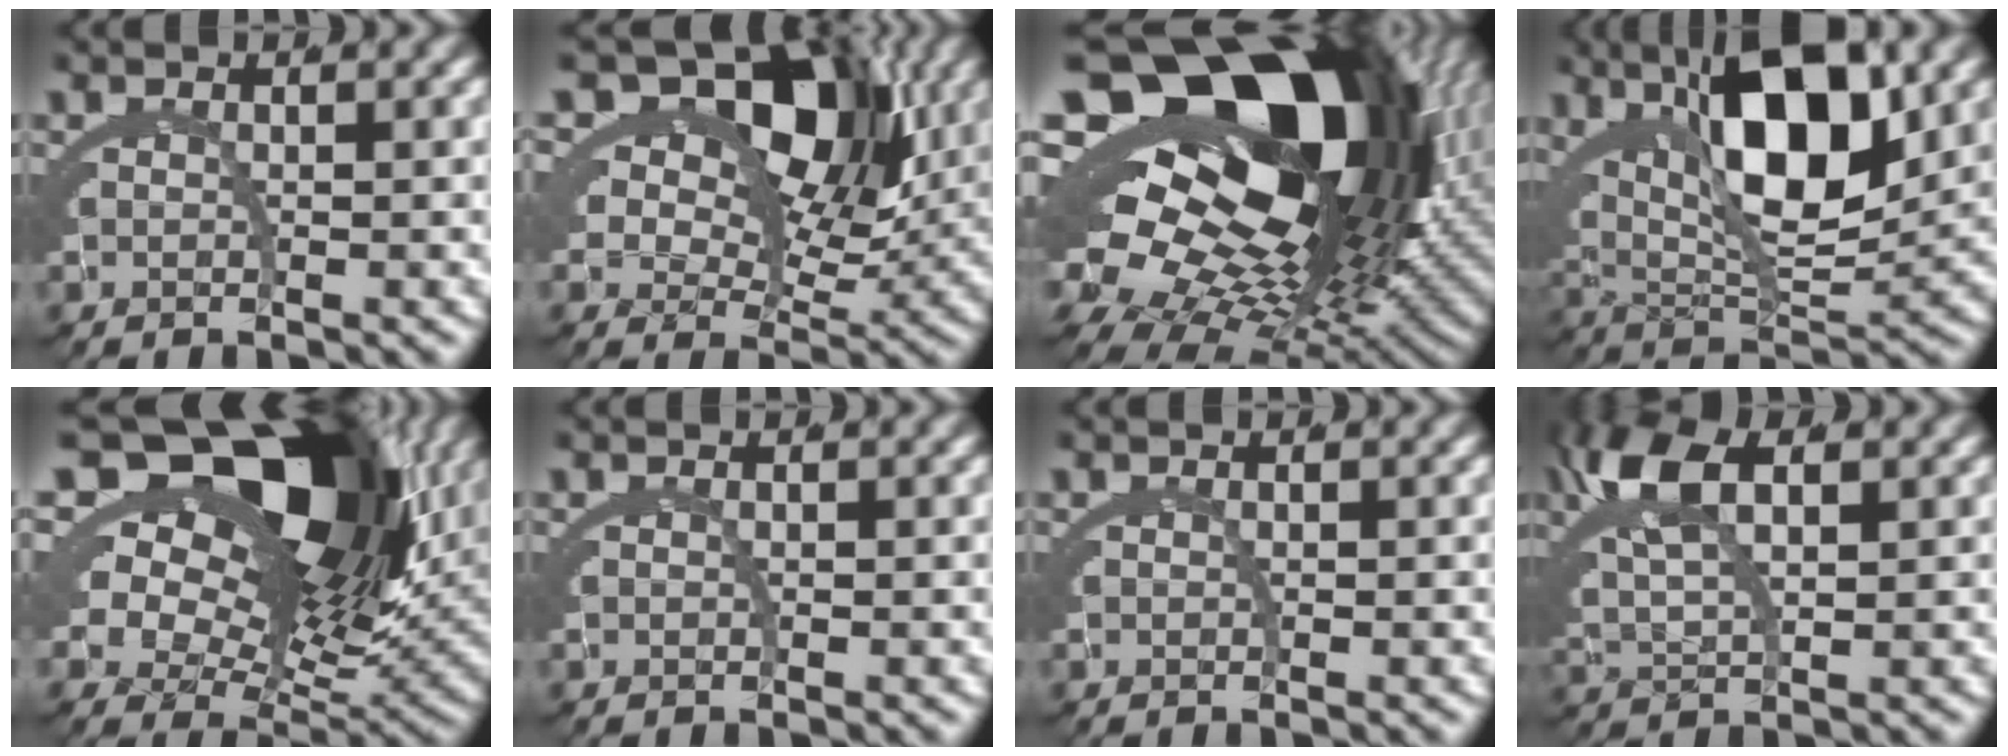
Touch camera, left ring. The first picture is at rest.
{"total": 14.5, "force": [4.3, 9.9, 9.7], "torque": [-0.163, 0.003, 0.059]}
{"total": 31.7, "force": [2.9, 19.6, 24.8], "torque": [-0.372, -0.011, 0.041]}
{"total": 12.2, "force": [5.5, 3.6, 10.2], "torque": [-0.147, 0.028, 0.088]}
{"total": 20.1, "force": [6.1, 11.9, 15.0], "torque": [-0.241, 0.011, 0.084]}
{"total": 0.0}
{"total": 0.0}
{"total": 5.4, "force": [3.5, 1.2, 3.9], "torque": [-0.103, 0.007, 0.069]}